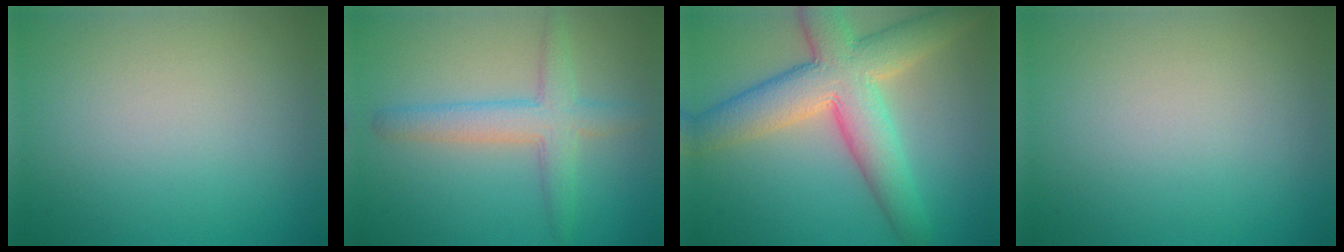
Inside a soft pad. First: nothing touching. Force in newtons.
{"total": 3.8, "press": 3.8, "slide": 0.3}
{"total": 9.0, "press": 9.0, "slide": 0.5}
{"total": 0.0}